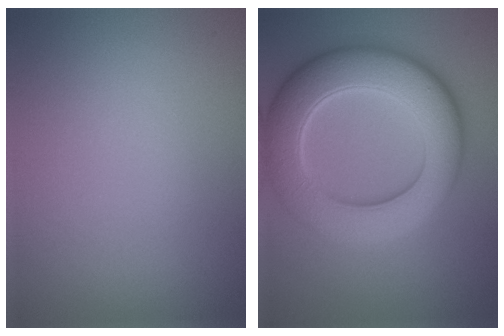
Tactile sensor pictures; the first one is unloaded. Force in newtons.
{"total": 9.8, "press": 9.8, "slide": 0.3}